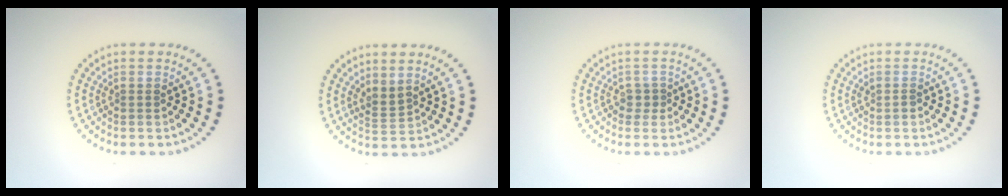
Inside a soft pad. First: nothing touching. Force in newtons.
{"total": 1.8, "press": 1.2, "slide": 1.2}
{"total": 0.8, "press": 0.4, "slide": 0.6}
{"total": 0.7, "press": 0.7, "slide": 0.1}